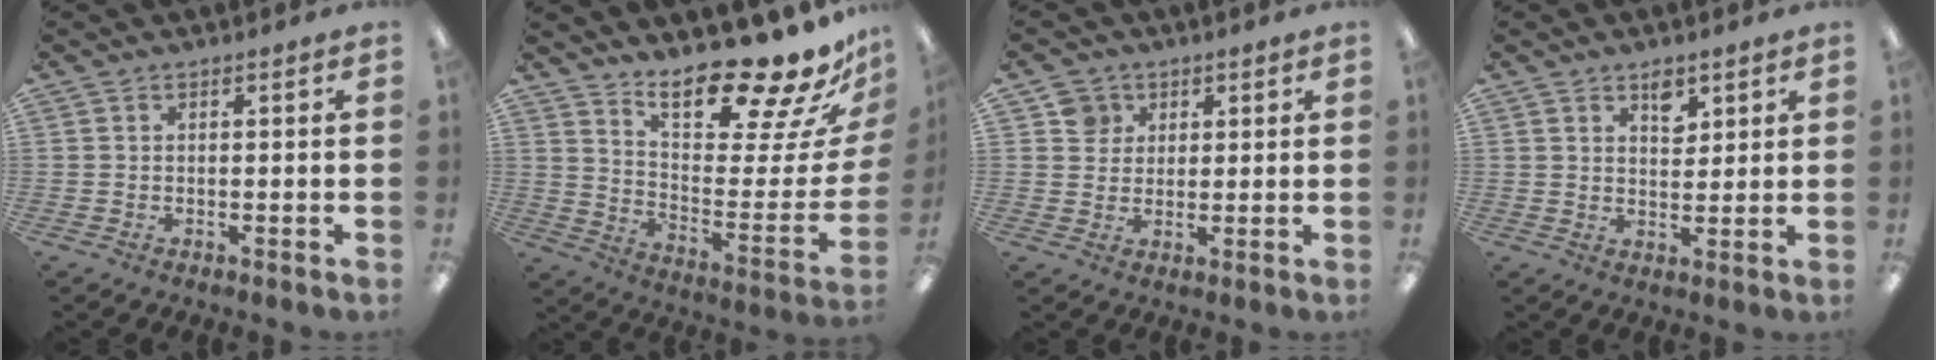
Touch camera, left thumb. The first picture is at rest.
{"total": 20.1, "force": [17.5, 4.1, 8.9], "torque": [-0.120, -0.151, 0.287]}
{"total": 4.8, "force": [2.3, 4.1, 0.6], "torque": [-0.004, 0.000, 0.040]}
{"total": 4.4, "force": [3.0, 2.4, 2.1], "torque": [-0.007, -0.017, 0.047]}